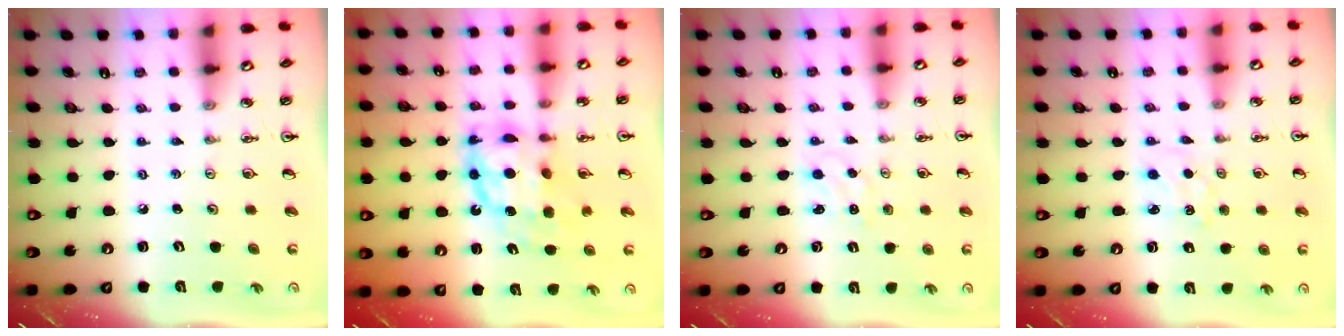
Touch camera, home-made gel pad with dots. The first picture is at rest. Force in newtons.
{"total": 11.5, "press": 11.5, "slide": 1.0}
{"total": 1.2, "press": 1.1, "slide": 0.2}
{"total": 3.6, "press": 3.5, "slide": 0.5}